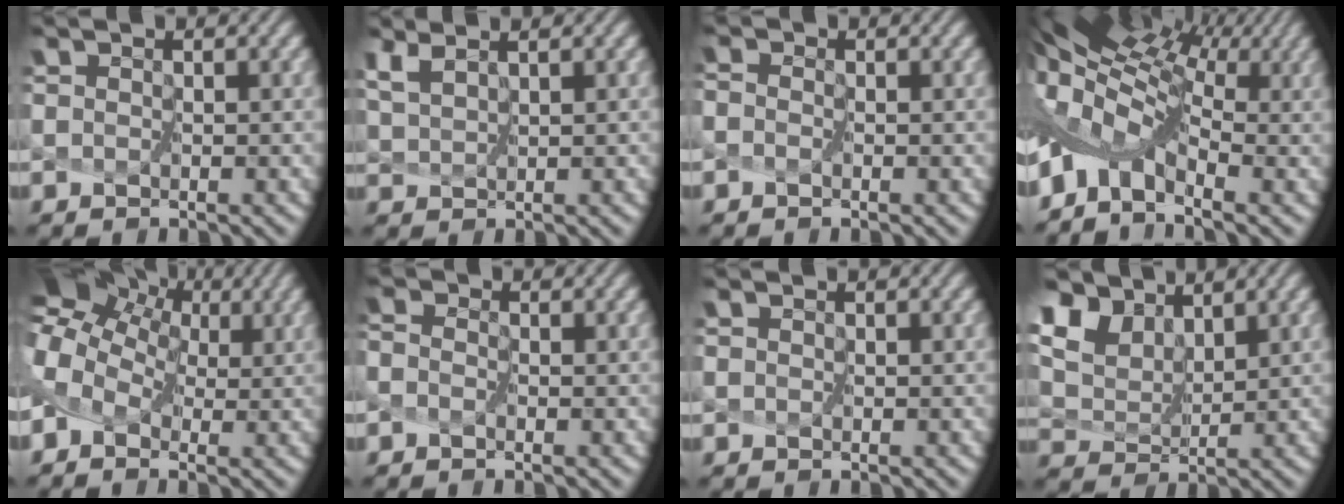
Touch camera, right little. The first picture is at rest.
{"total": 1.5, "force": [1.4, -0.3, 0.1], "torque": [-0.019, 0.001, 0.046]}
{"total": 0.7, "force": [-0.6, 0.2, 0.2], "torque": [-0.007, 0.001, -0.008]}
{"total": 9.4, "force": [0.9, 5.3, 7.7], "torque": [-0.168, 0.008, 0.024]}
{"total": 9.7, "force": [3.7, 6.8, 5.8], "torque": [-0.124, 0.043, 0.049]}
{"total": 1.0, "force": [-0.7, 0.4, 0.5], "torque": [-0.015, 0.001, -0.011]}
{"total": 0.0}
{"total": 8.5, "force": [6.2, 4.6, 3.7], "torque": [-0.134, 0.014, 0.124]}